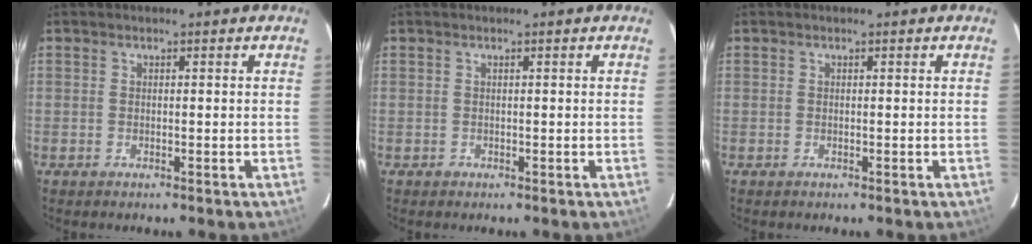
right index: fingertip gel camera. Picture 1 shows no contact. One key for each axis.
{"total": 0.6, "fx": -0.2, "fy": 0.6, "fz": -0.1, "tx": 0.003, "ty": 0.002, "tz": -0.001}
{"total": 0.0}